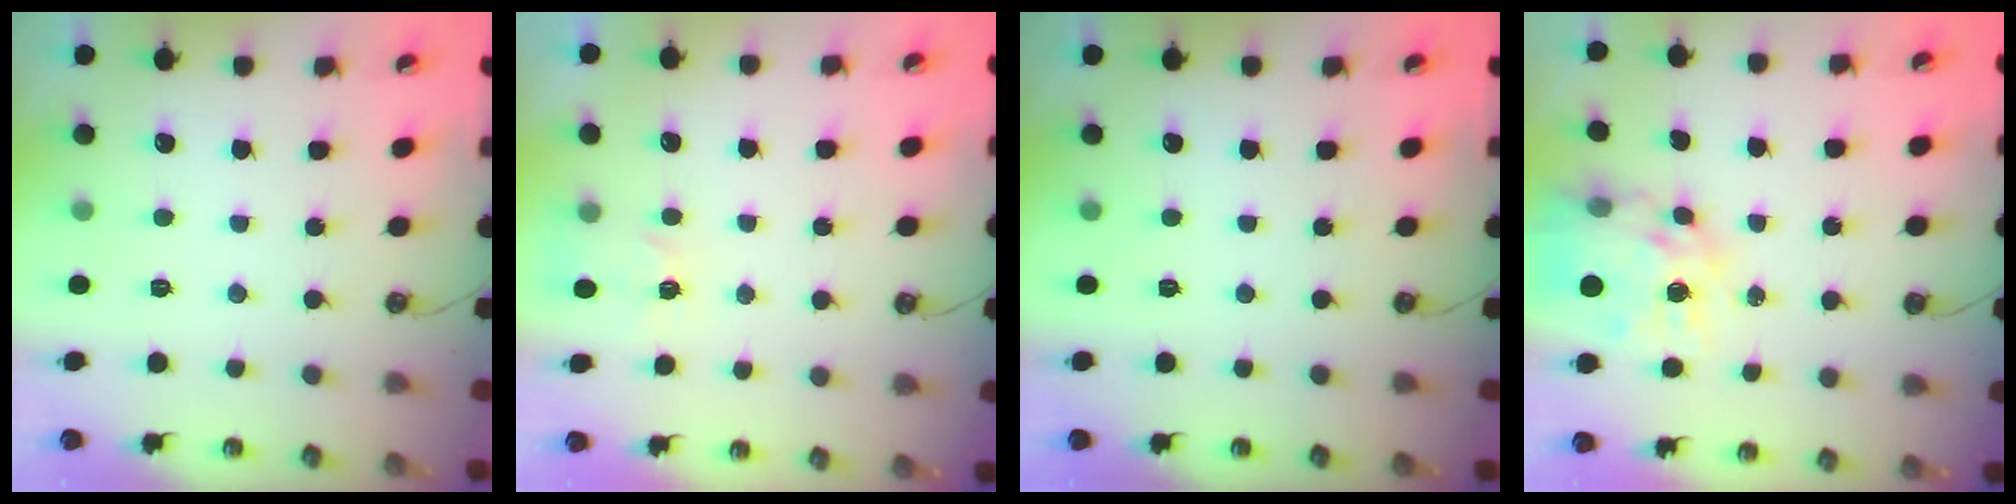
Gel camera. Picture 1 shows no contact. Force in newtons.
{"total": 3.3, "press": 3.2, "slide": 0.5}
{"total": 0.0}
{"total": 13.7, "press": 13.6, "slide": 1.4}